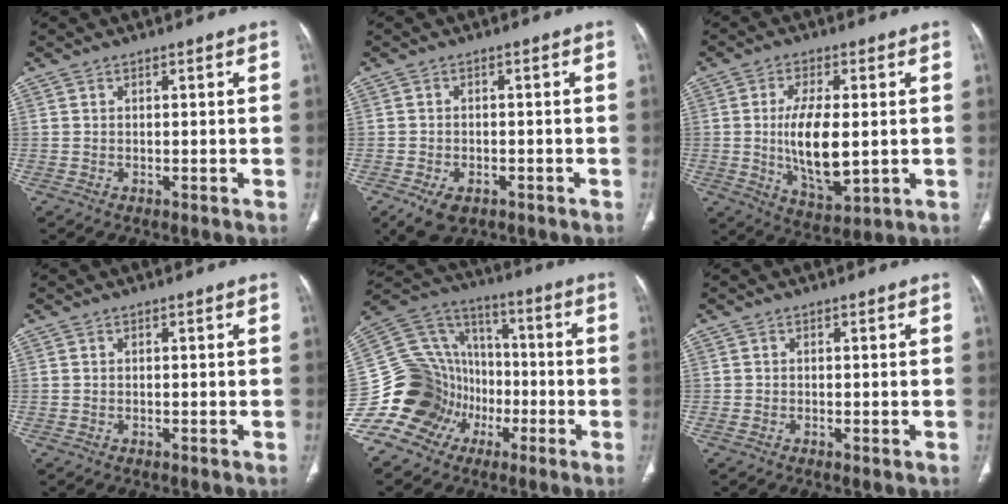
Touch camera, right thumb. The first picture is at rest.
{"total": 6.2, "force": [-3.4, 3.7, 3.6], "torque": [-0.065, 0.004, -0.051]}
{"total": 12.1, "force": [-0.2, 5.2, 10.9], "torque": [-0.192, -0.020, 0.004]}
{"total": 0.0}
{"total": 19.6, "force": [-7.3, 16.6, 7.3], "torque": [-0.122, 0.081, -0.130]}
{"total": 0.7, "force": [-0.2, 0.2, 0.6], "torque": [-0.017, -0.004, -0.005]}